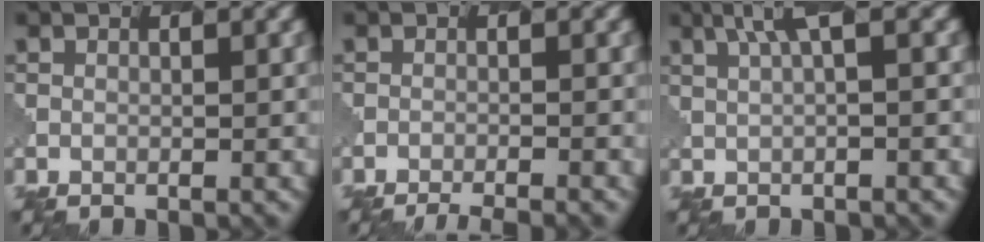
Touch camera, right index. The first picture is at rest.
{"total": 3.1, "force": [-2.8, 0.4, 1.2], "torque": [-0.012, -0.007, -0.046]}
{"total": 3.0, "force": [1.3, 0.7, 2.6], "torque": [-0.041, 0.003, 0.026]}